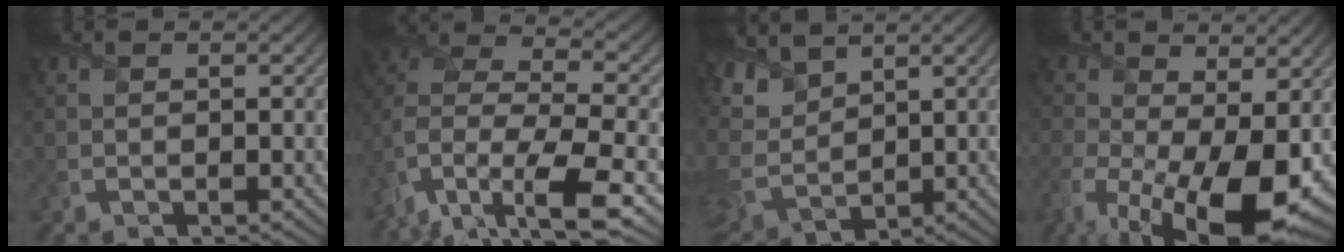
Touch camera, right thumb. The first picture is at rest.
{"total": 13.7, "force": [-5.9, 6.8, 10.3], "torque": [-0.243, -0.026, -0.066]}
{"total": 7.8, "force": [5.1, 4.0, 4.5], "torque": [-0.139, 0.017, 0.094]}
{"total": 15.8, "force": [-5.0, 7.8, 12.8], "torque": [-0.254, -0.056, -0.061]}